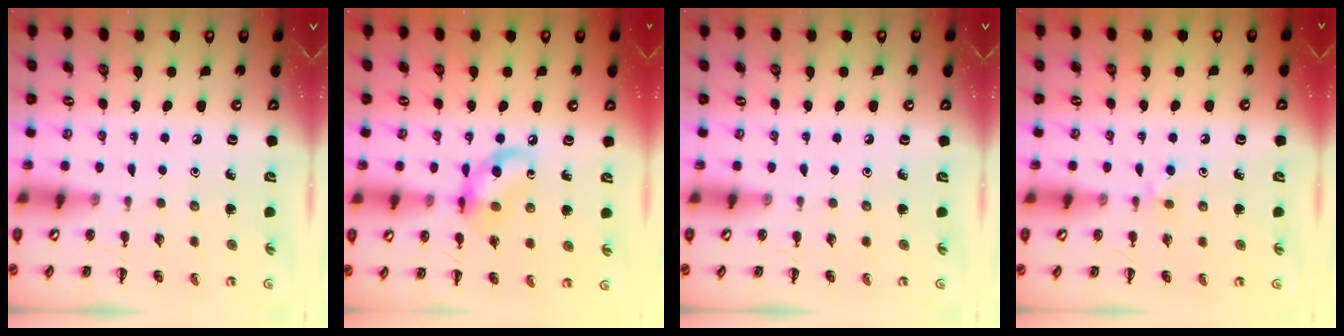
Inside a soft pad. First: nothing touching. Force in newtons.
{"total": 10.8, "press": 10.7, "slide": 1.8}
{"total": 0.0}
{"total": 2.8, "press": 2.6, "slide": 1.1}